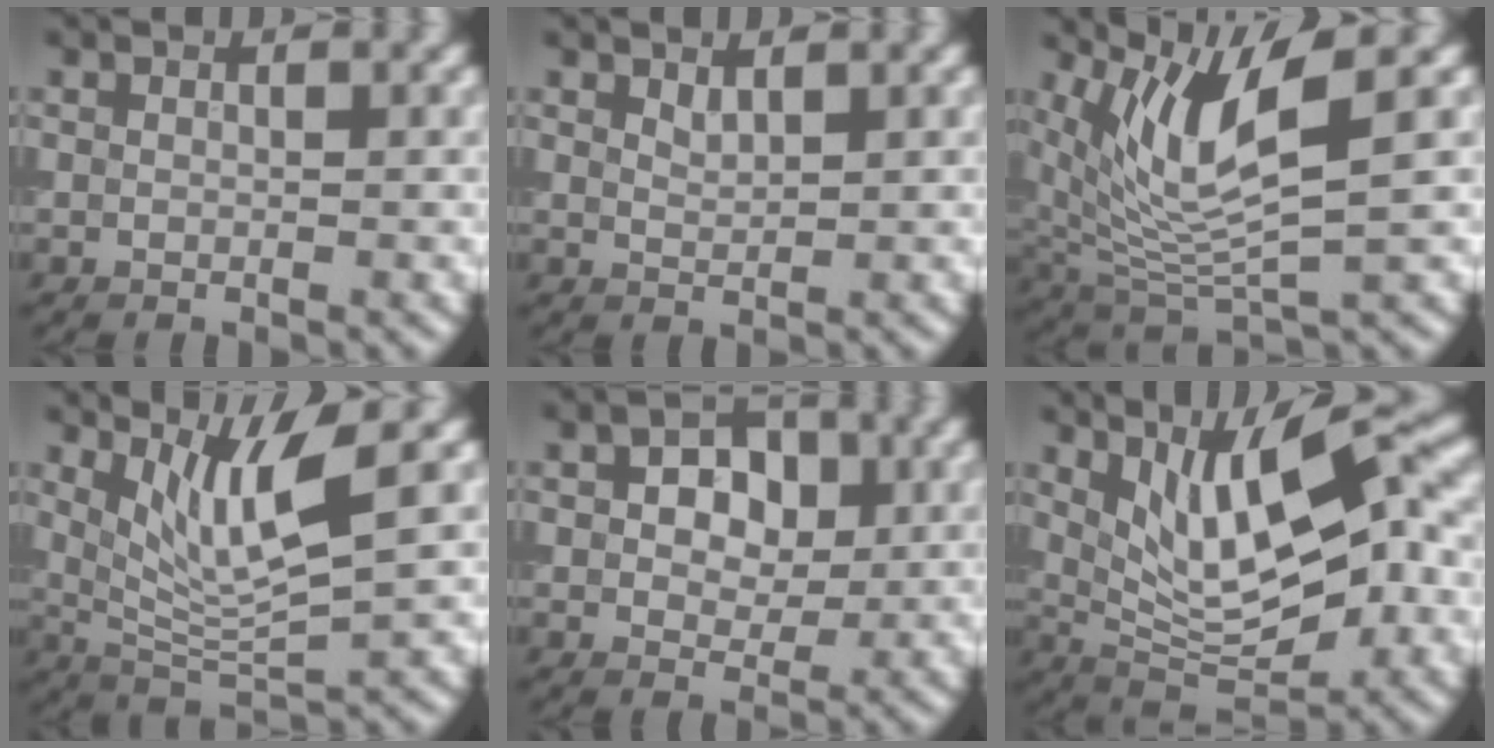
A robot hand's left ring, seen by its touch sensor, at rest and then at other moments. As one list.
[{"total": 1.0, "force": [0.9, 0.2, 0.4], "torque": [-0.009, -0.001, 0.019]}, {"total": 7.4, "force": [3.0, 2.0, 6.5], "torque": [-0.145, -0.010, 0.065]}, {"total": 5.6, "force": [2.3, 0.9, 5.0], "torque": [-0.104, -0.011, 0.051]}, {"total": 5.0, "force": [1.0, 3.4, 3.5], "torque": [-0.055, 0.002, 0.006]}, {"total": 9.7, "force": [1.9, 3.3, 8.9], "torque": [-0.147, -0.002, 0.035]}]